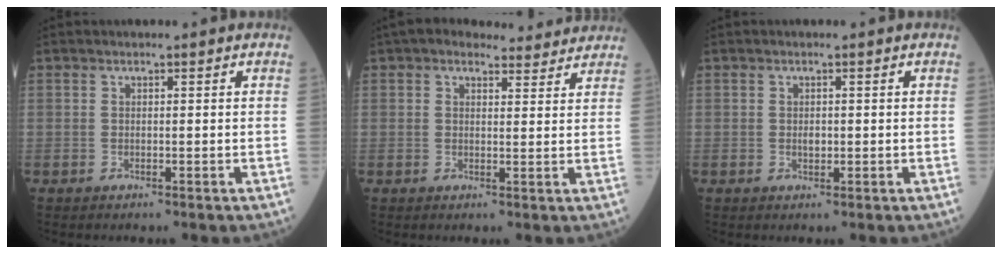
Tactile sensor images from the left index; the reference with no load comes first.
{"total": 8.1, "force": [7.3, 2.7, 2.2], "torque": [-0.024, 0.025, 0.087]}
{"total": 1.1, "force": [0.1, 0.7, 0.8], "torque": [-0.015, 0.000, 0.003]}